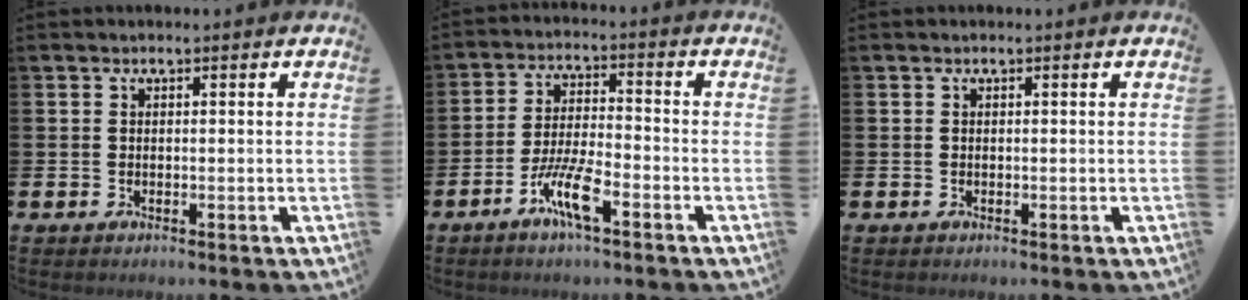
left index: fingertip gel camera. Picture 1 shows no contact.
{"total": 6.5, "force": [-3.3, 1.3, 5.5], "torque": [-0.118, -0.006, -0.062]}
{"total": 0.0}